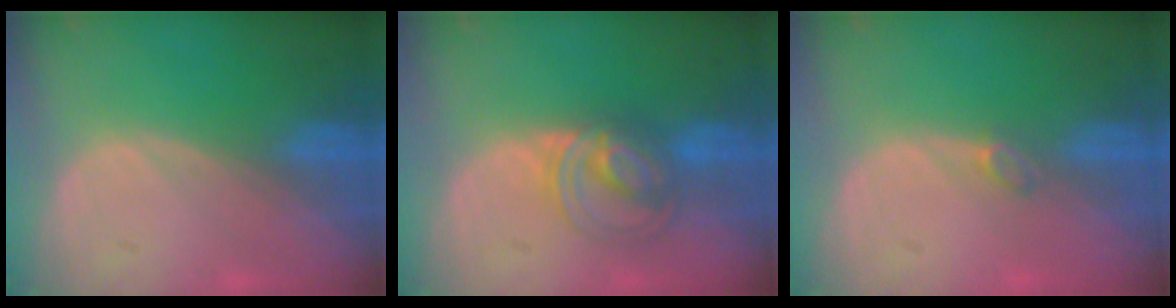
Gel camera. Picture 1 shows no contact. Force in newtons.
{"total": 5.9, "press": 5.9, "slide": 0.9}
{"total": 1.2, "press": 1.2, "slide": 0.4}